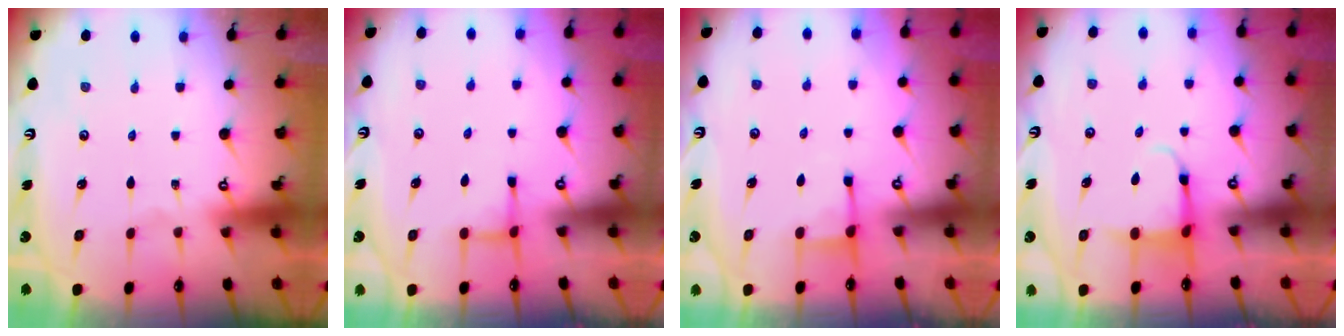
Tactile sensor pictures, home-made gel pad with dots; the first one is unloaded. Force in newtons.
{"total": 1.8, "press": 1.8, "slide": 0.4}
{"total": 2.7, "press": 2.6, "slide": 0.7}
{"total": 4.0, "press": 3.8, "slide": 1.2}